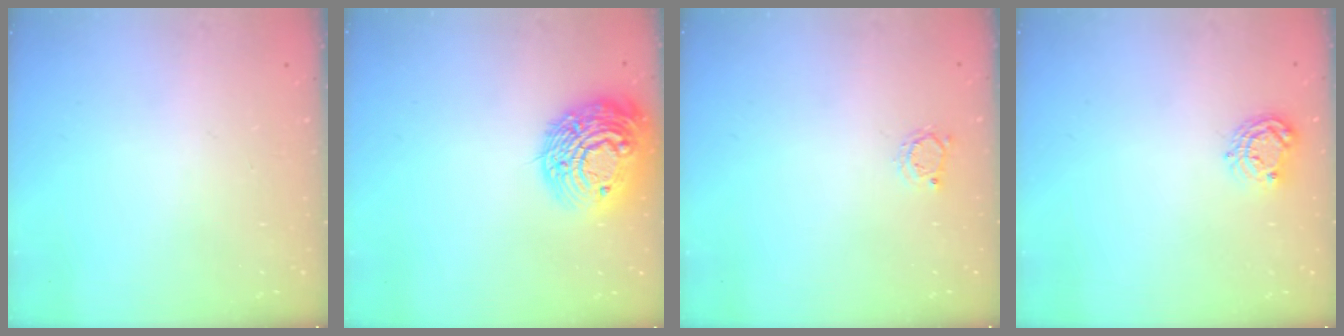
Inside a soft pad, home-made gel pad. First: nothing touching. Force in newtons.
{"total": 18.5, "press": 18.4, "slide": 1.5}
{"total": 2.6, "press": 2.6, "slide": 0.4}
{"total": 6.8, "press": 6.8, "slide": 0.6}